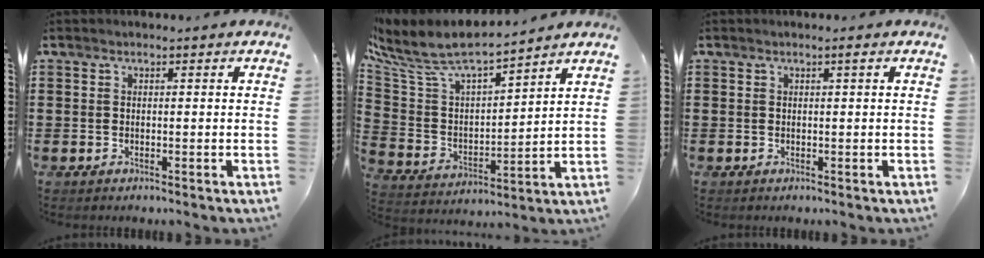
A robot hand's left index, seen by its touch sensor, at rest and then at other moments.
{"total": 8.7, "force": [7.7, 1.9, 3.4], "torque": [-0.104, -0.048, 0.131]}
{"total": 0.8, "force": [0.3, -0.1, 0.8], "torque": [-0.014, -0.003, 0.005]}